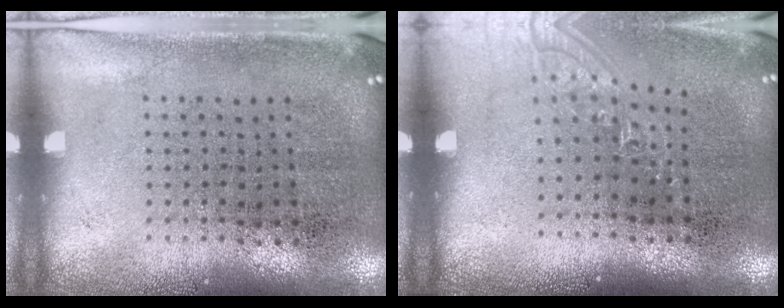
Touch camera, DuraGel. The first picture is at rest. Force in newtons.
{"total": 1.0, "press": 0.9, "slide": 0.3}